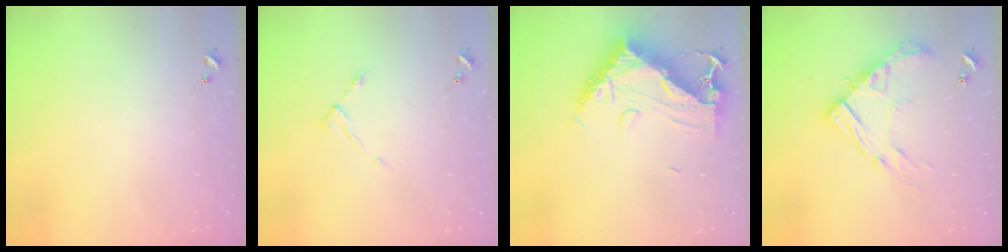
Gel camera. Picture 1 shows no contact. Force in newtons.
{"total": 4.7, "press": 4.7, "slide": 0.7}
{"total": 15.7, "press": 15.6, "slide": 1.5}
{"total": 17.3, "press": 17.3, "slide": 1.4}